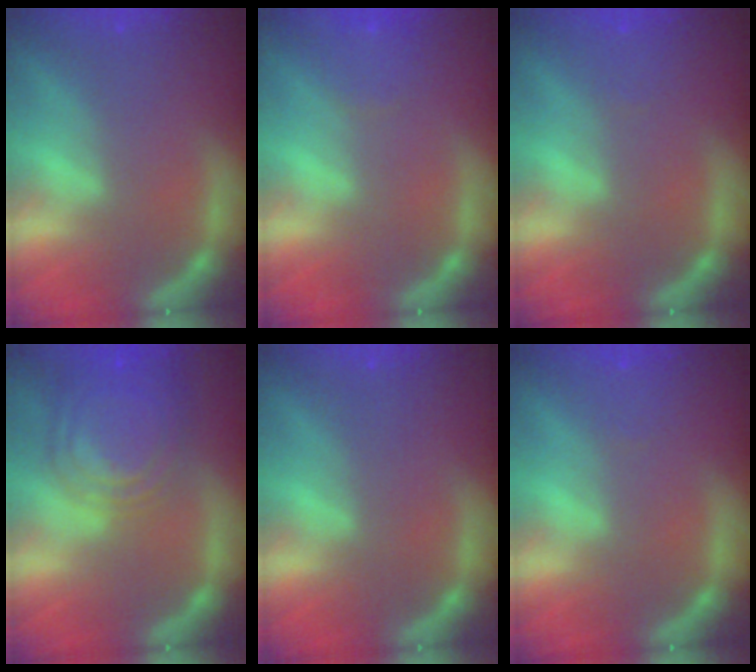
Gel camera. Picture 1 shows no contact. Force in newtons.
{"total": 1.9}
{"total": 1.0}
{"total": 10.0}
{"total": 0.0}
{"total": 1.0}